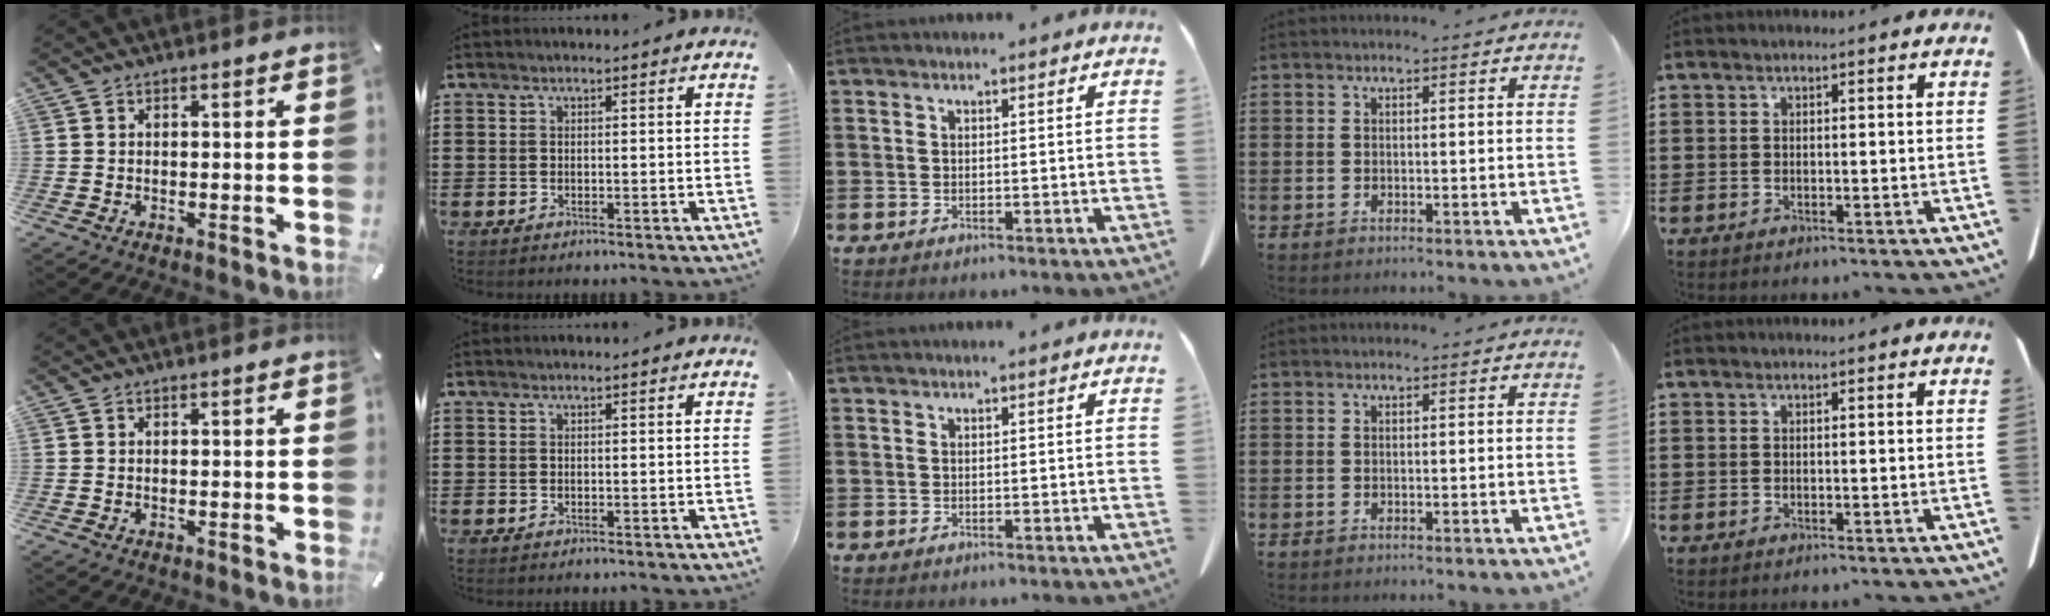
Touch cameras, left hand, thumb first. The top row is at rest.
{}